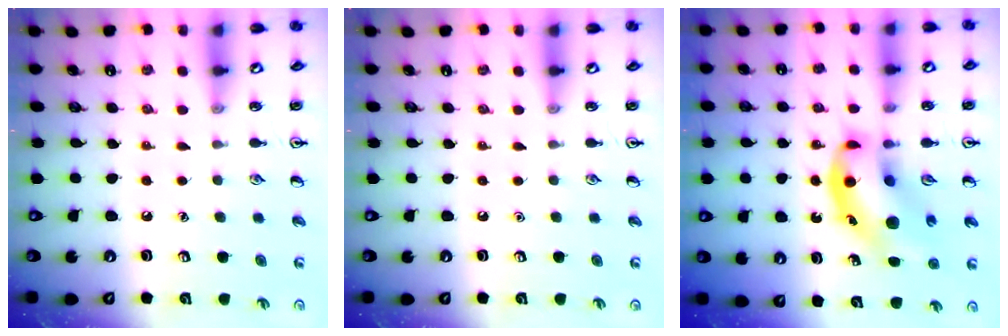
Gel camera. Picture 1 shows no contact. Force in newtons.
{"total": 0.0}
{"total": 13.3, "press": 12.8, "slide": 3.8}